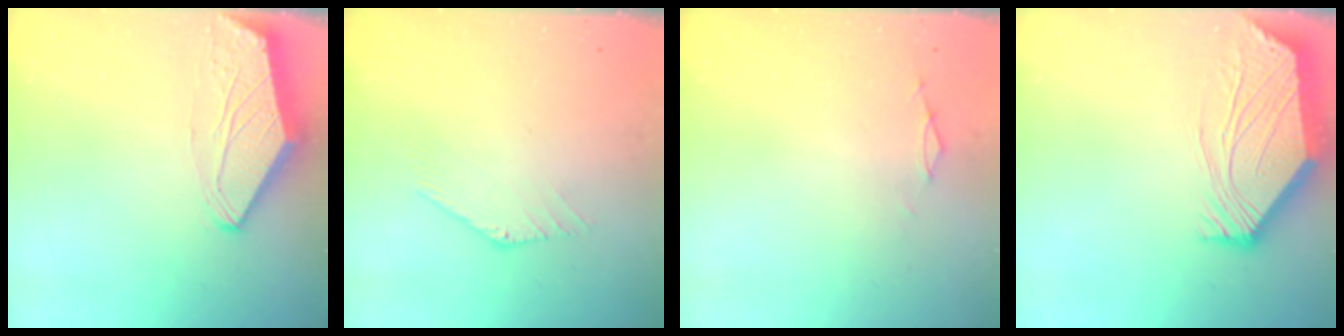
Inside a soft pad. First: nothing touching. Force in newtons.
{"total": 0.0}
{"total": 0.0}
{"total": 4.7, "press": 4.7, "slide": 0.5}